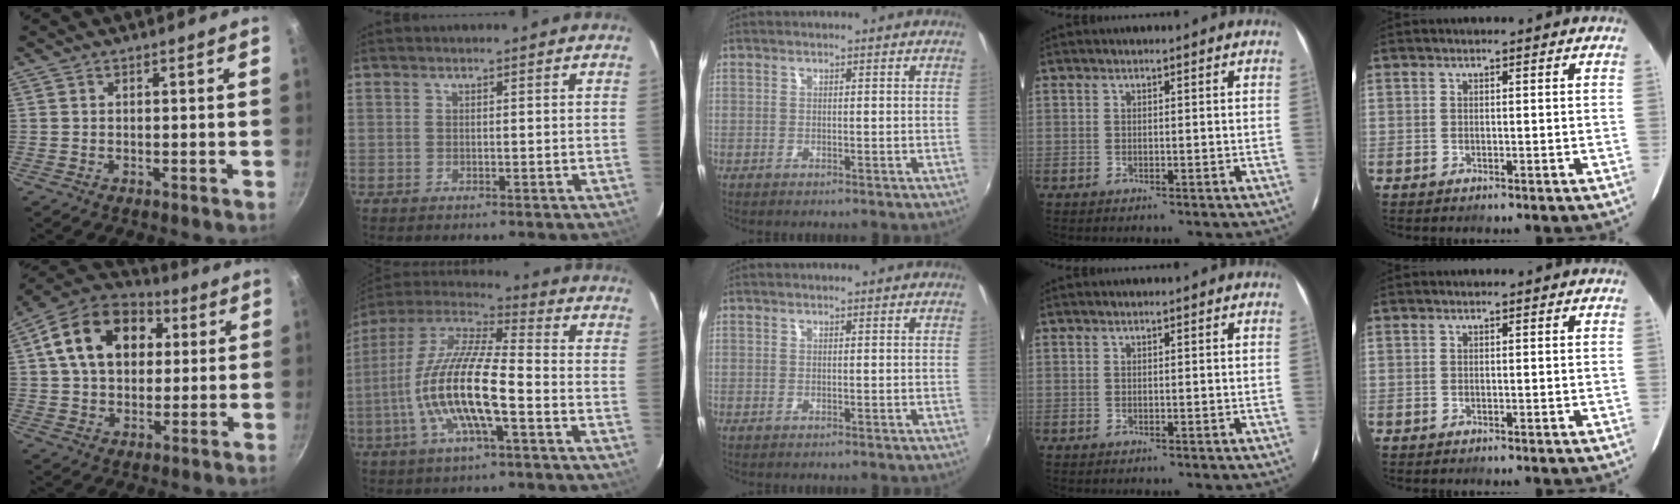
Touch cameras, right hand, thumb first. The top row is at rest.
{"thumb": {"total": 18.8, "force": [4.9, 13.3, 12.3], "torque": [-0.190, 0.021, 0.069]}, "index": {"total": 16.8, "force": [-5.1, 3.7, 15.6], "torque": [-0.302, -0.010, -0.106]}}